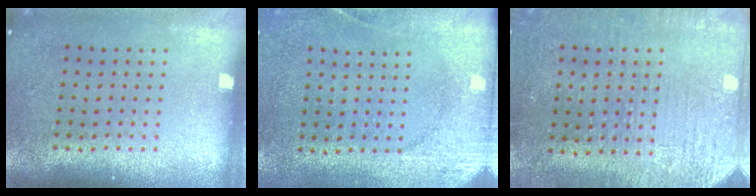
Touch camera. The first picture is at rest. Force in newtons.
{"total": 2.7, "press": 2.1, "slide": 1.6}
{"total": 3.1, "press": 2.7, "slide": 1.5}